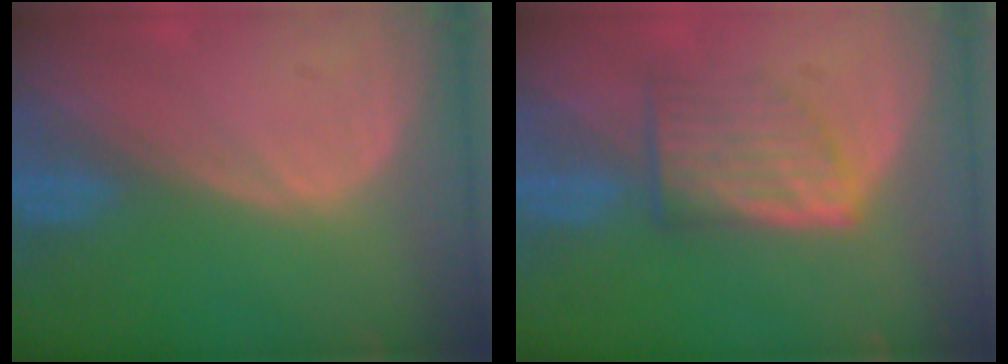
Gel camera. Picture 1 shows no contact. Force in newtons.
{"total": 6.2, "press": 5.9, "slide": 1.9}